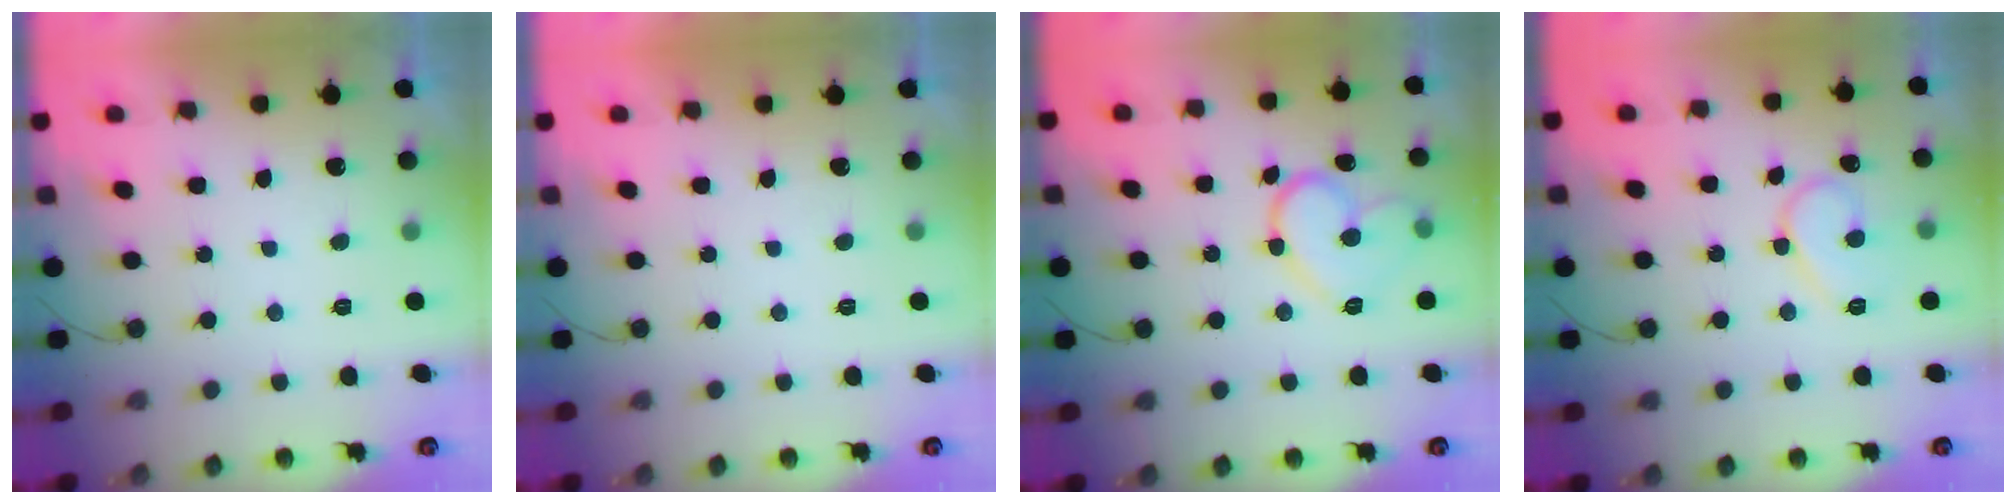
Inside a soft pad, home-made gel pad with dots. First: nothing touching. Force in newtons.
{"total": 1.6, "press": 1.6, "slide": 0.0}
{"total": 13.4, "press": 13.4, "slide": 0.7}
{"total": 10.0, "press": 9.9, "slide": 1.0}